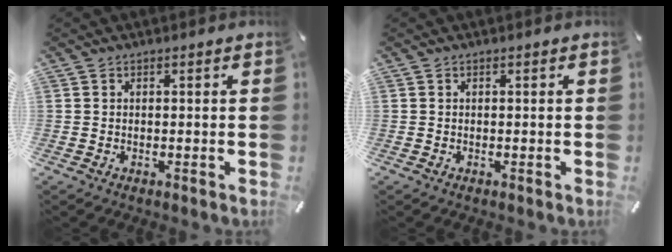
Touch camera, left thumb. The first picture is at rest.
{"total": 0.0}